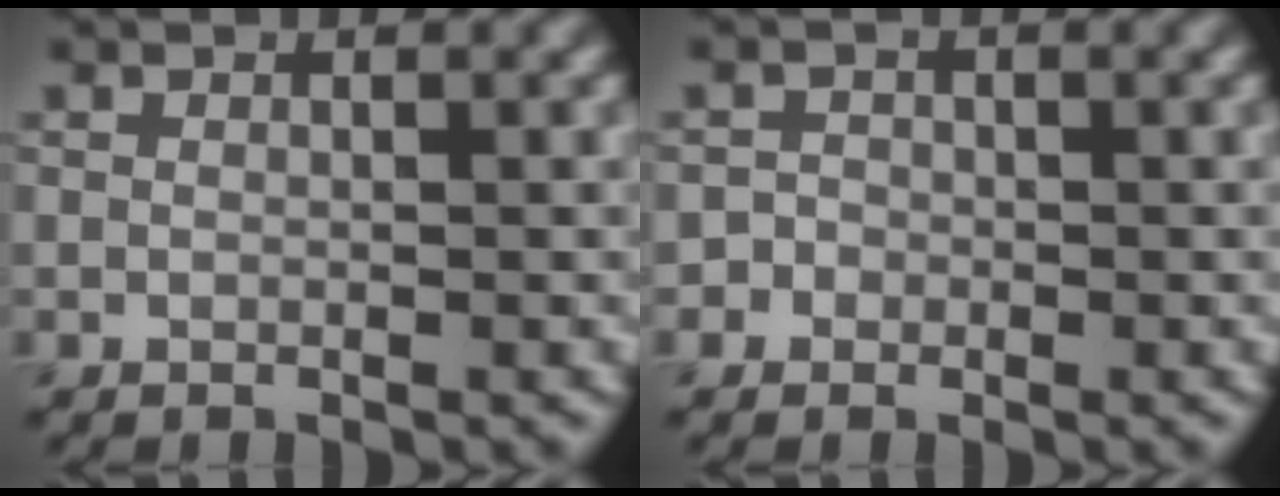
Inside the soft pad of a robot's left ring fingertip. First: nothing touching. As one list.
[{"total": 1.3, "force": [-0.5, 1.2, 0.1], "torque": [0.013, 0.005, -0.012]}]